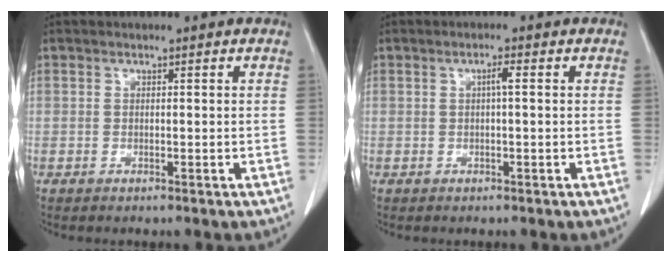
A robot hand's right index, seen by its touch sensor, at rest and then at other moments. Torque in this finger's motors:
{"motor_torque": [0.15, -0.06, 0.04, 0.02]}